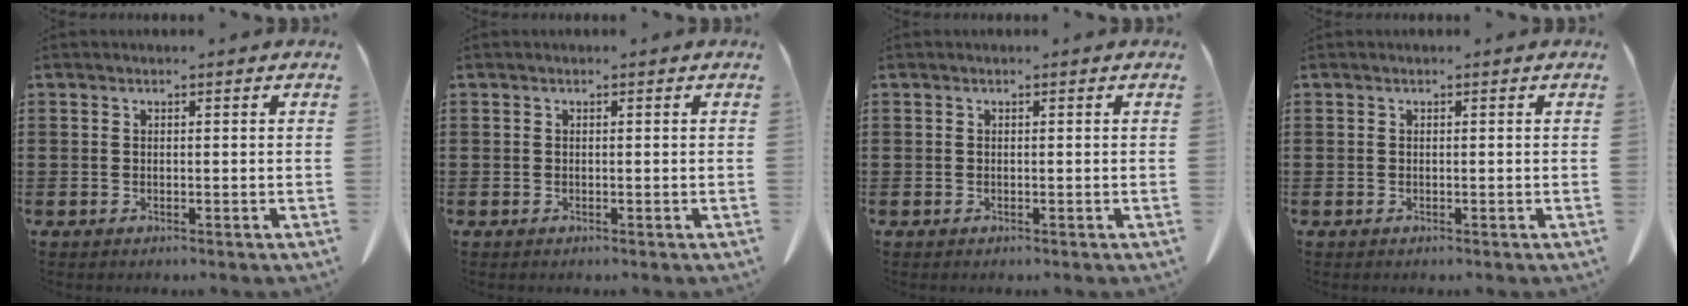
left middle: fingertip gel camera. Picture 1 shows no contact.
{"total": 0.0}
{"total": 0.0}
{"total": 0.0}